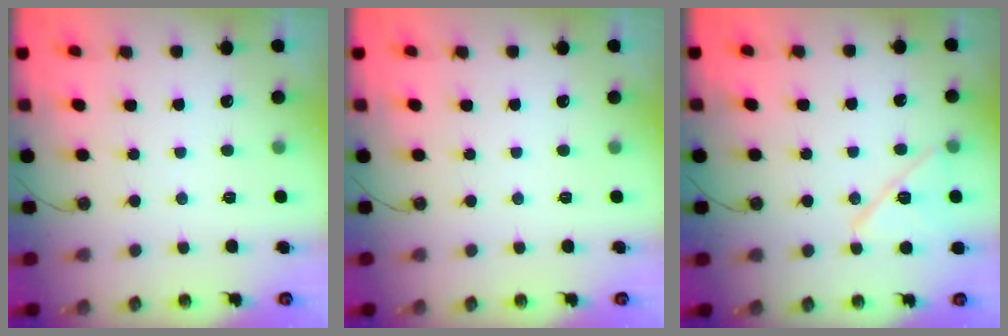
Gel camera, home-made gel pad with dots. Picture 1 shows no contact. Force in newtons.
{"total": 0.0}
{"total": 12.7, "press": 12.7, "slide": 0.7}